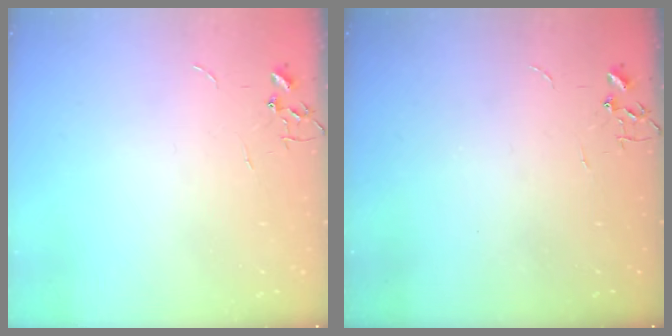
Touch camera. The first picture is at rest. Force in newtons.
{"total": 0.0}